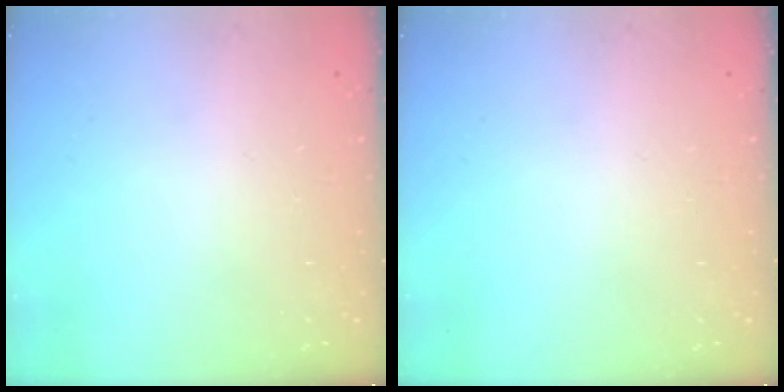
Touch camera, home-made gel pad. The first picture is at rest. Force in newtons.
{"total": 0.0}